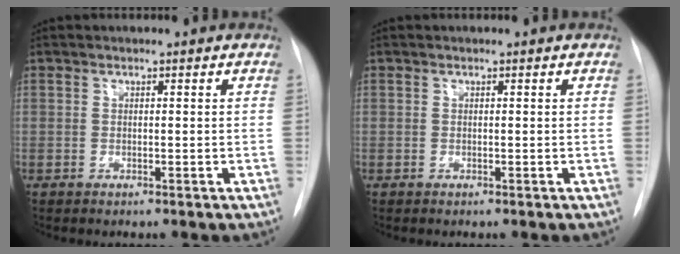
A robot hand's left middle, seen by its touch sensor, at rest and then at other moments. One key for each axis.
{"total": 0.0}